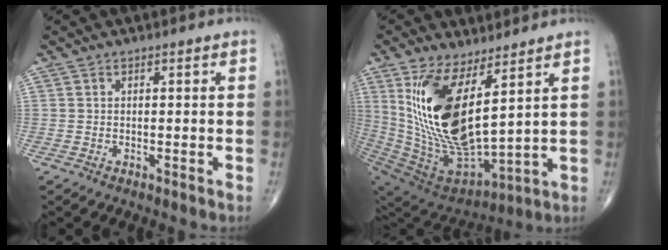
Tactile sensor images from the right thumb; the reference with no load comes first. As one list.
[{"total": 21.7, "force": [7.0, 9.0, 18.4], "torque": [-0.361, -0.055, 0.154]}]